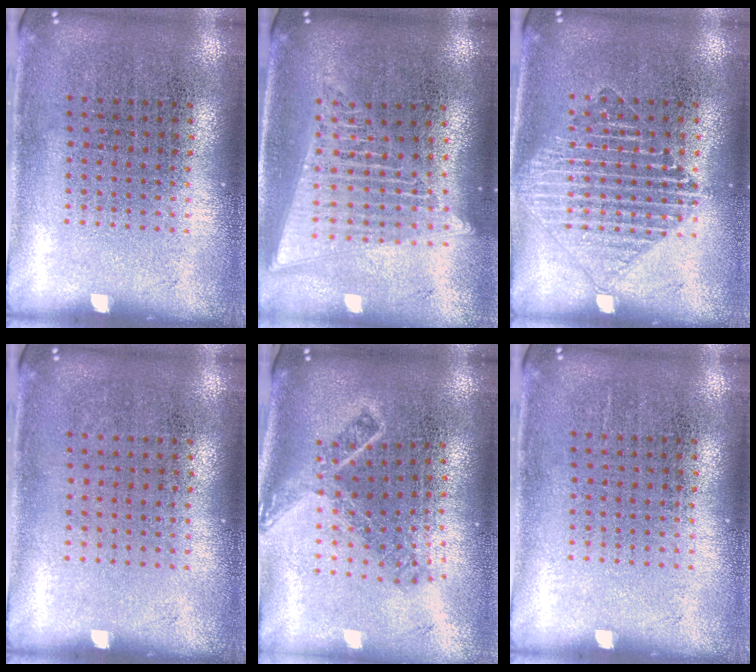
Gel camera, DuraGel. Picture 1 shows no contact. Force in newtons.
{"total": 2.0, "press": 1.8, "slide": 1.0}
{"total": 1.3, "press": 1.3, "slide": 0.2}
{"total": 0.0}
{"total": 1.9, "press": 1.3, "slide": 1.4}
{"total": 0.0}